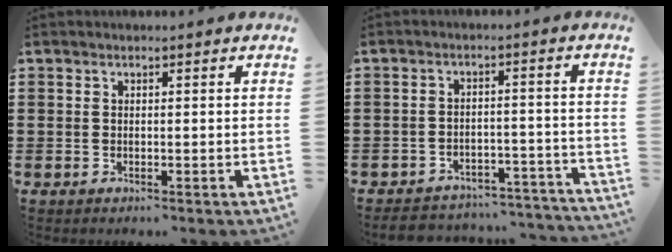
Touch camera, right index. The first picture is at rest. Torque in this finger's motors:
{"motor_torque": [-1.22, 0.49, -0.72, -0.21]}